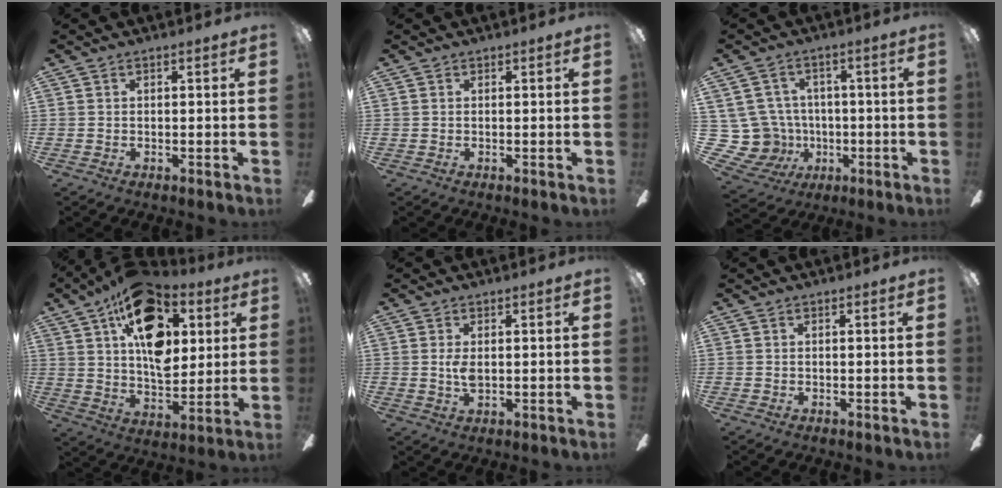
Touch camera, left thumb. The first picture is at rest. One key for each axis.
{"total": 0.0}
{"total": 12.1, "fx": -0.7, "fy": 11.4, "fz": 4.0, "tx": -0.126, "ty": 0.009, "tz": 0.001}
{"total": 20.4, "fx": 8.9, "fy": 12.1, "fz": 13.9, "tx": -0.207, "ty": -0.029, "tz": 0.157}
{"total": 3.1, "fx": 0.1, "fy": 1.6, "fz": 2.6, "tx": -0.045, "ty": 0.002, "tz": 0.000}
{"total": 0.0}